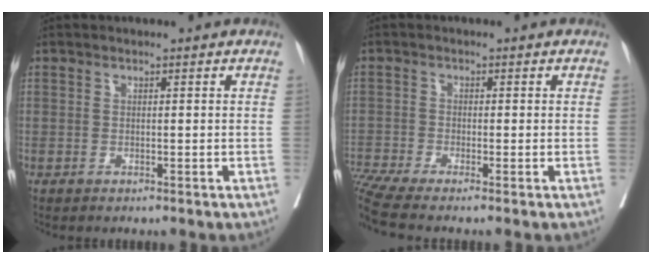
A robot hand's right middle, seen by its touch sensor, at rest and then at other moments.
{"total": 5.3, "force": [-4.3, -1.0, 3.0], "torque": [-0.067, -0.006, -0.082]}